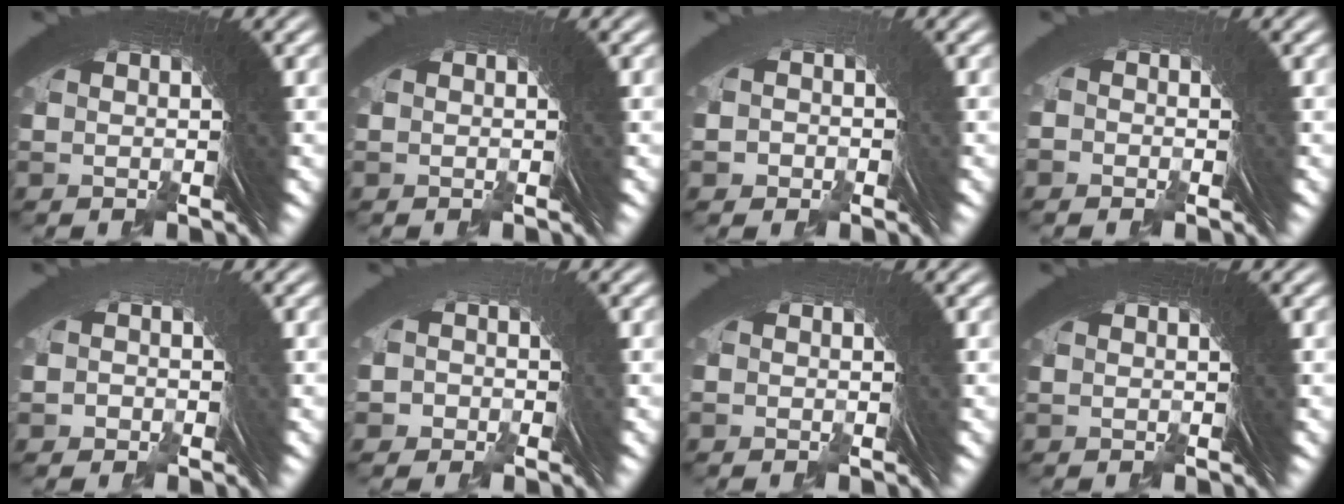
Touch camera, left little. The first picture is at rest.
{"total": 0.7, "force": [0.2, -0.1, -0.6], "torque": [0.011, 0.002, 0.003]}
{"total": 3.1, "force": [0.1, 2.8, -1.3], "torque": [0.028, 0.007, -0.010]}
{"total": 2.2, "force": [-0.1, 2.0, -0.8], "torque": [0.018, 0.005, -0.011]}
{"total": 2.8, "force": [0.1, 2.2, -1.6], "torque": [0.031, 0.010, -0.010]}
{"total": 3.6, "force": [-0.2, 3.5, -0.9], "torque": [0.022, 0.004, -0.014]}
{"total": 1.3, "force": [0.3, 0.6, -1.1], "torque": [0.022, 0.003, 0.000]}
{"total": 0.0}